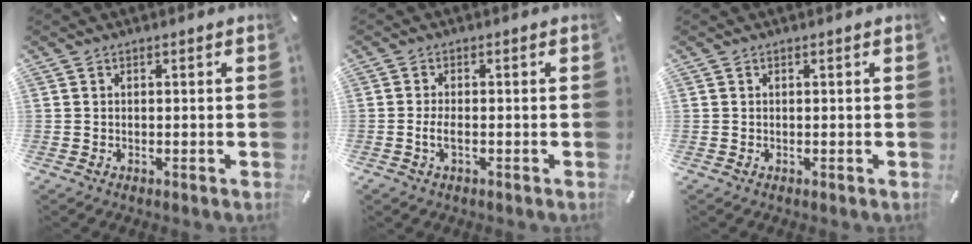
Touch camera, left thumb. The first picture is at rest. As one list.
[{"total": 2.8, "force": [-1.0, 1.0, 2.5], "torque": [-0.050, 0.002, -0.019]}, {"total": 0.0}]